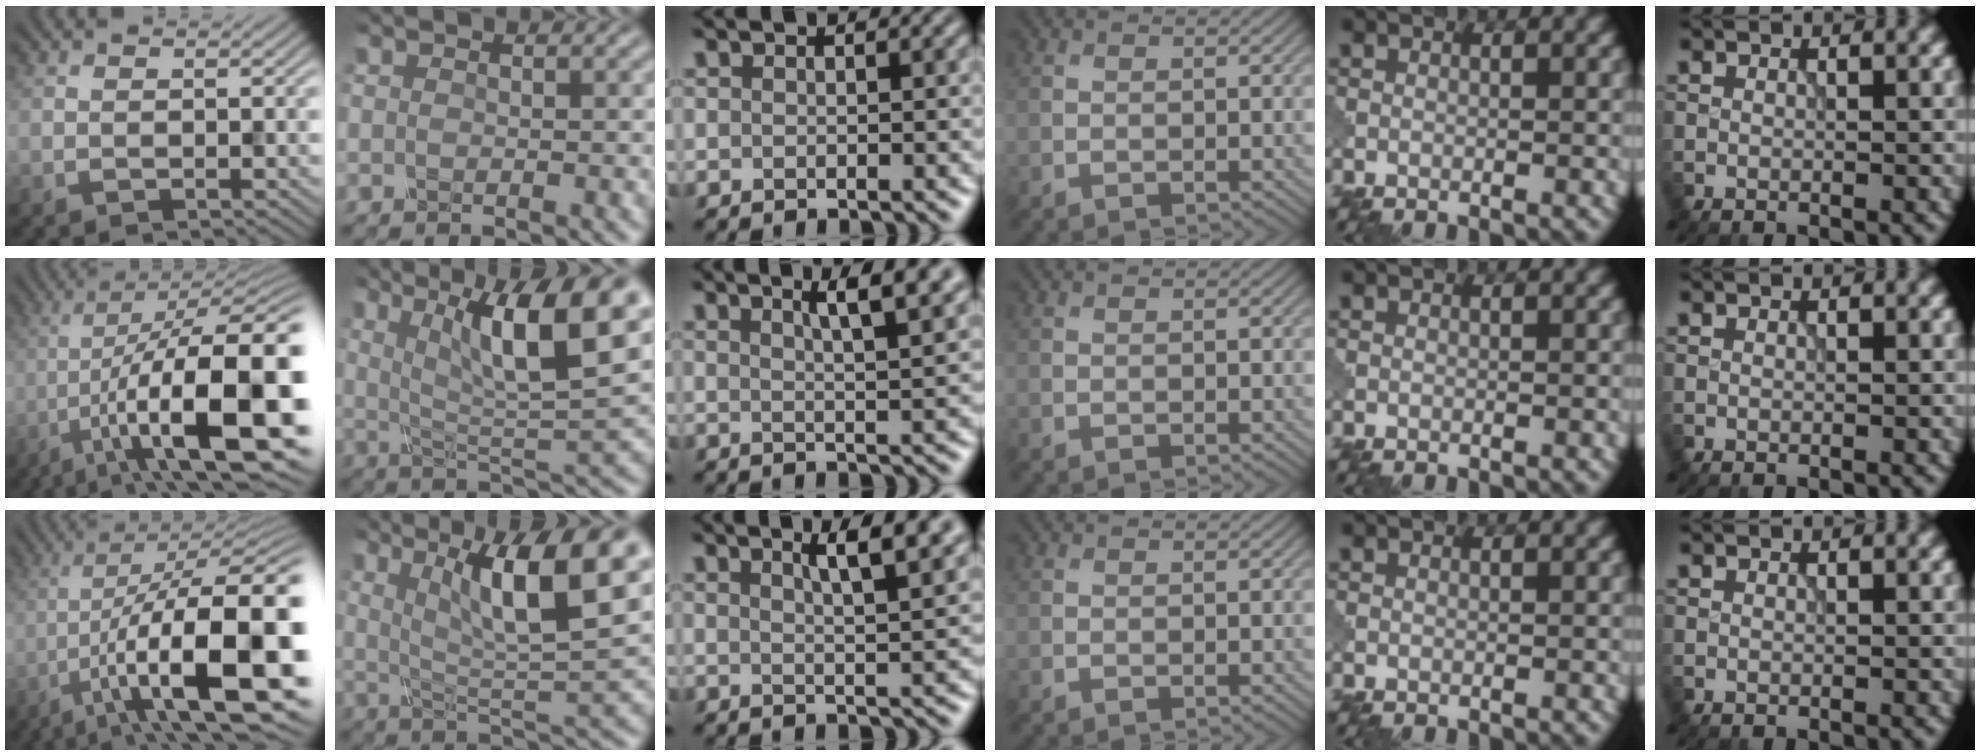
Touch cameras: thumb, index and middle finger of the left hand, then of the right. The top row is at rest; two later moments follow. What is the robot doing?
{"motion": "shake", "object": "plastic piggy bank"}